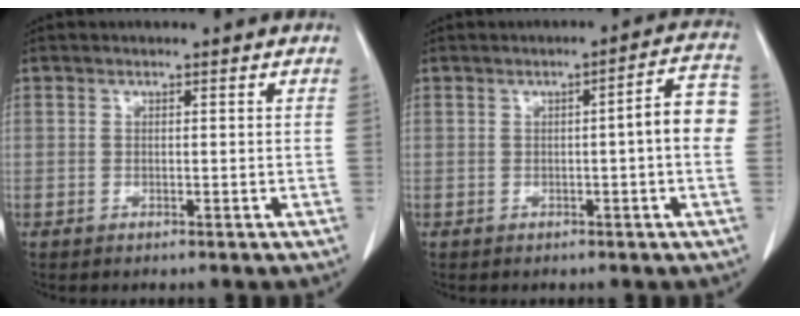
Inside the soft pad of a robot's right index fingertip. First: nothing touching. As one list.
[{"total": 6.1, "force": [-0.1, 0.5, 6.1], "torque": [-0.074, 0.016, -0.006]}]